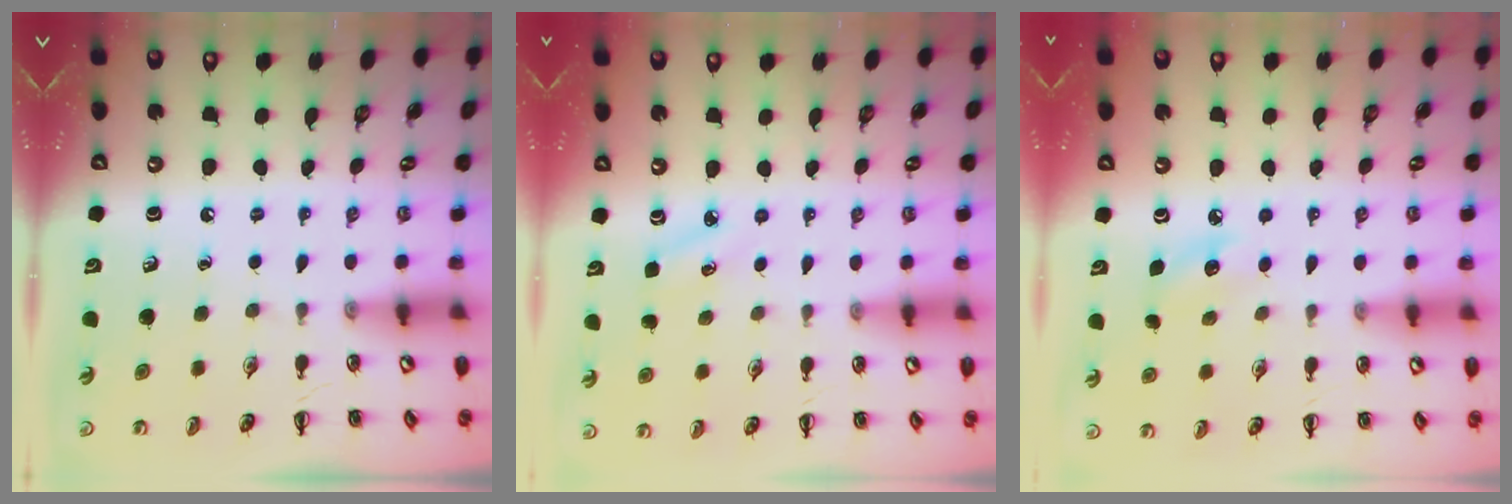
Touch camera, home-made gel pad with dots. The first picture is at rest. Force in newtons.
{"total": 3.8, "press": 3.6, "slide": 1.2}
{"total": 7.3, "press": 7.1, "slide": 1.7}